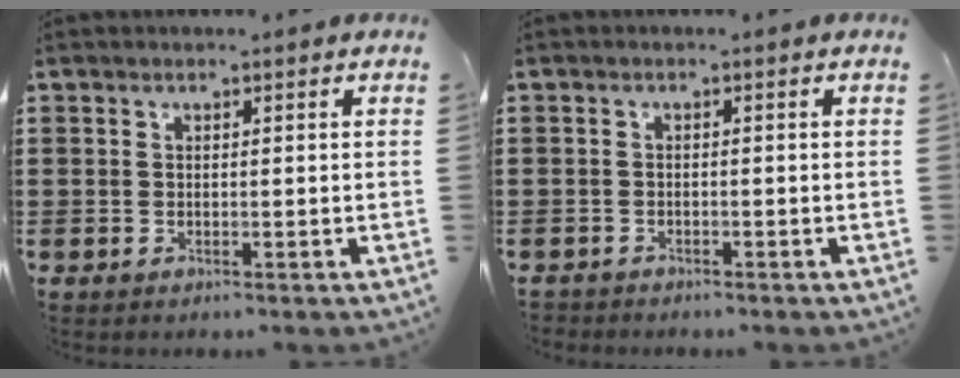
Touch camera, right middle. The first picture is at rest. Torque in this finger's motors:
{"motor_torque": [-0.24, 0.05, 0.08, 0.02]}